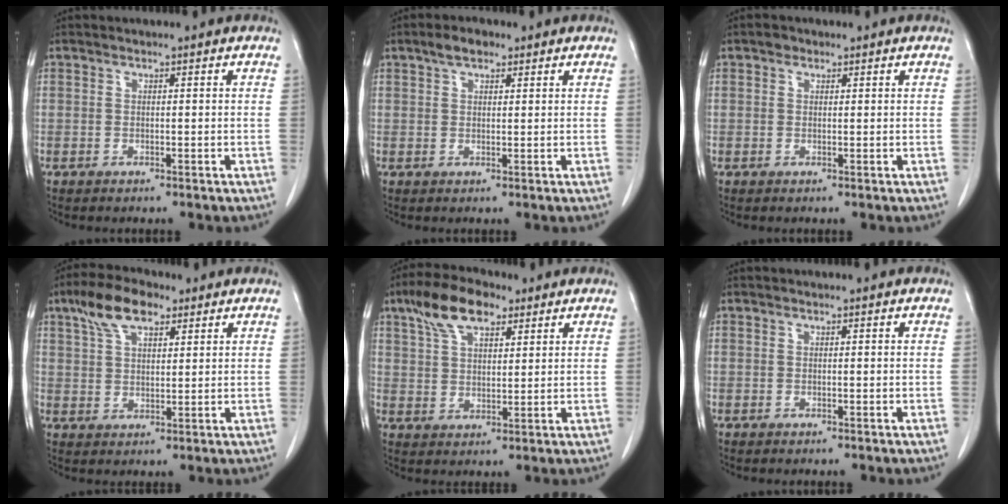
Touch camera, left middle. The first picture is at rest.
{"total": 3.1, "force": [2.0, 1.4, 1.7], "torque": [-0.034, 0.008, 0.036]}
{"total": 1.0, "force": [0.6, 0.8, 0.2], "torque": [-0.003, 0.003, 0.007]}
{"total": 8.0, "force": [4.9, 3.4, 5.4], "torque": [-0.109, 0.023, 0.091]}
{"total": 9.0, "force": [5.6, 3.8, 6.0], "torque": [-0.121, 0.024, 0.105]}
{"total": 0.0}